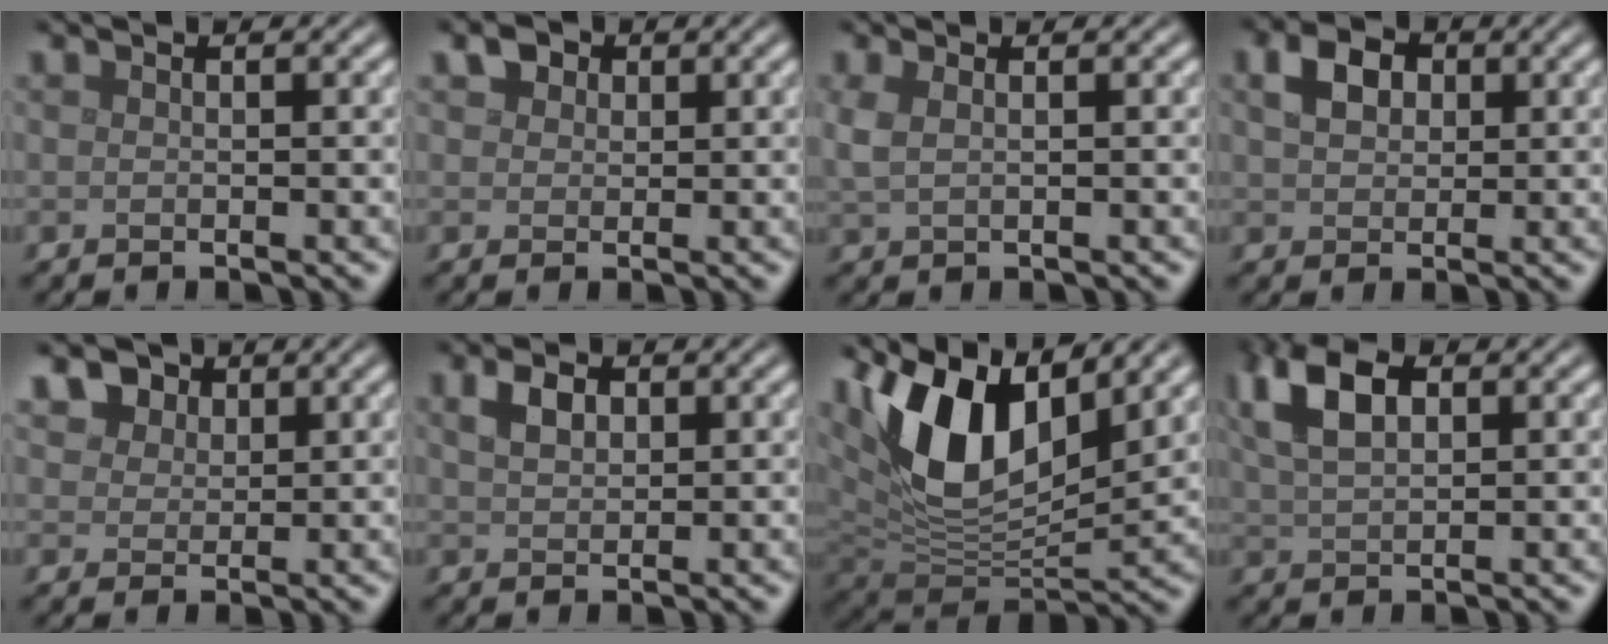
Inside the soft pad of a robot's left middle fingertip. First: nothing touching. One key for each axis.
{"total": 1.9, "fx": 1.1, "fy": 1.4, "fz": 0.8, "tx": -0.015, "ty": 0.003, "tz": 0.016}
{"total": 1.7, "fx": 0.6, "fy": 0.8, "fz": 1.4, "tx": -0.036, "ty": 0.003, "tz": 0.014}
{"total": 3.2, "fx": 1.1, "fy": 2.3, "fz": 1.9, "tx": -0.040, "ty": 0.008, "tz": 0.015}
{"total": 6.2, "fx": 3.7, "fy": 4.1, "fz": 2.7, "tx": -0.072, "ty": 0.010, "tz": 0.057}
{"total": 2.4, "fx": 1.1, "fy": 1.5, "fz": 1.6, "tx": -0.035, "ty": 0.006, "tz": 0.021}
{"total": 10.8, "fx": 4.6, "fy": 5.5, "fz": 8.1, "tx": -0.159, "ty": -0.005, "tz": 0.082}
{"total": 5.6, "fx": 2.4, "fy": 3.0, "fz": 4.1, "tx": -0.093, "ty": 0.012, "tz": 0.043}